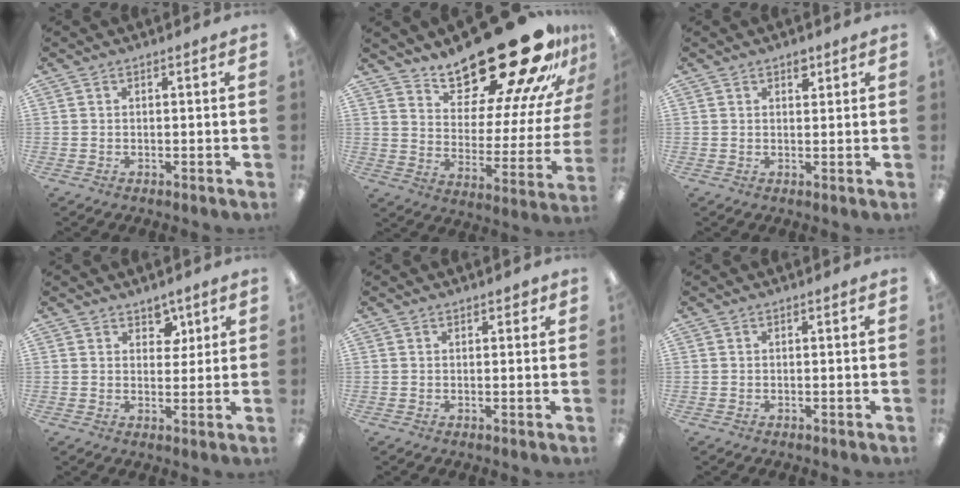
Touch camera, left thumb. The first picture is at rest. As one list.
[{"total": 27.6, "force": [21.0, 9.6, 15.0], "torque": [-0.180, -0.162, 0.351]}, {"total": 2.5, "force": [1.7, 1.3, 1.2], "torque": [0.000, -0.008, 0.026]}, {"total": 4.3, "force": [2.9, 3.0, 1.1], "torque": [-0.001, -0.011, 0.047]}, {"total": 1.3, "force": [1.0, 0.8, 0.5], "torque": [-0.001, -0.001, 0.016]}, {"total": 0.0}]